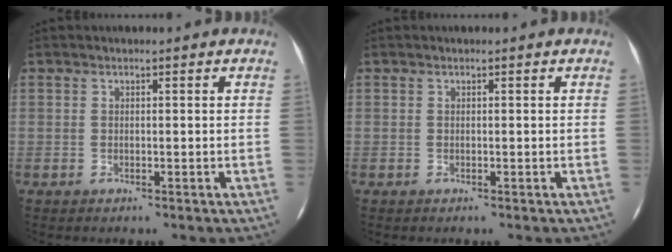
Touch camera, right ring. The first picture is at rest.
{"total": 0.0}